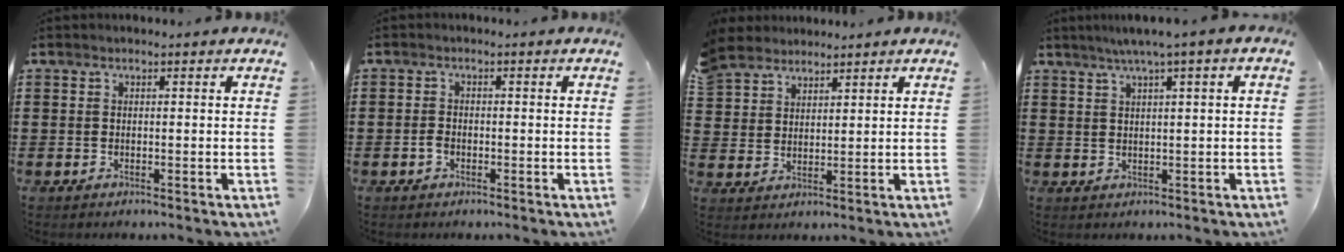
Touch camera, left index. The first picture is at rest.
{"total": 1.3, "force": [-0.6, 0.8, 0.8], "torque": [-0.025, -0.003, -0.013]}
{"total": 4.4, "force": [3.8, 2.2, -0.3], "torque": [-0.016, -0.005, 0.073]}
{"total": 2.7, "force": [1.3, -0.3, 2.4], "torque": [-0.047, -0.002, 0.020]}